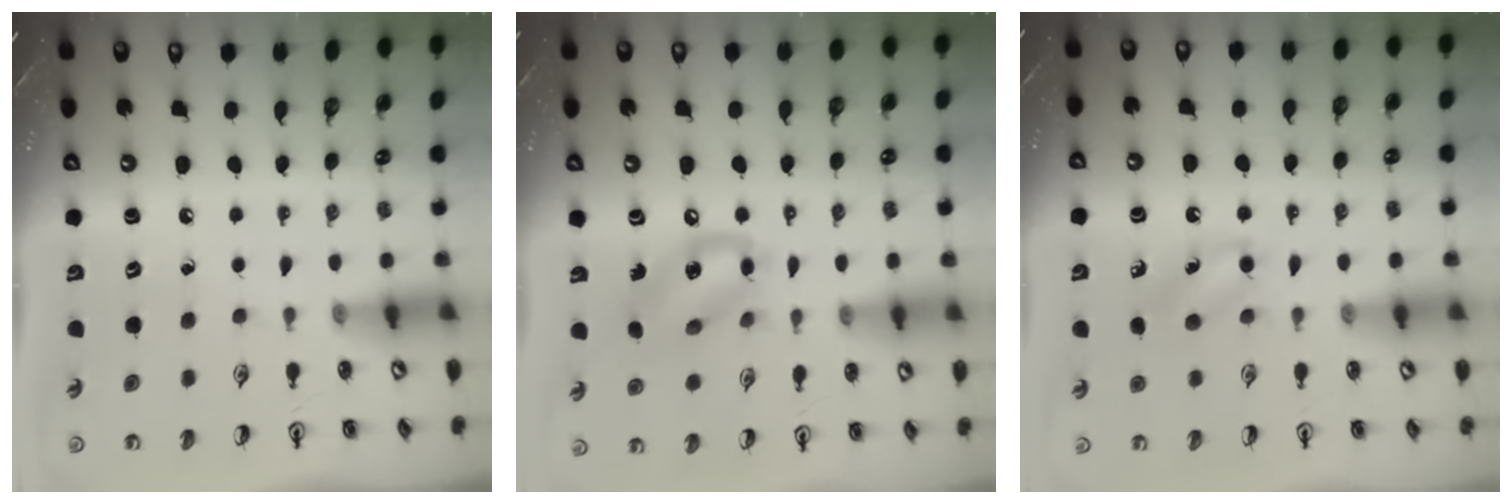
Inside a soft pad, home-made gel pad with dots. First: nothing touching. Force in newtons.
{"total": 11.2, "press": 11.0, "slide": 2.2}
{"total": 6.4, "press": 6.2, "slide": 1.7}